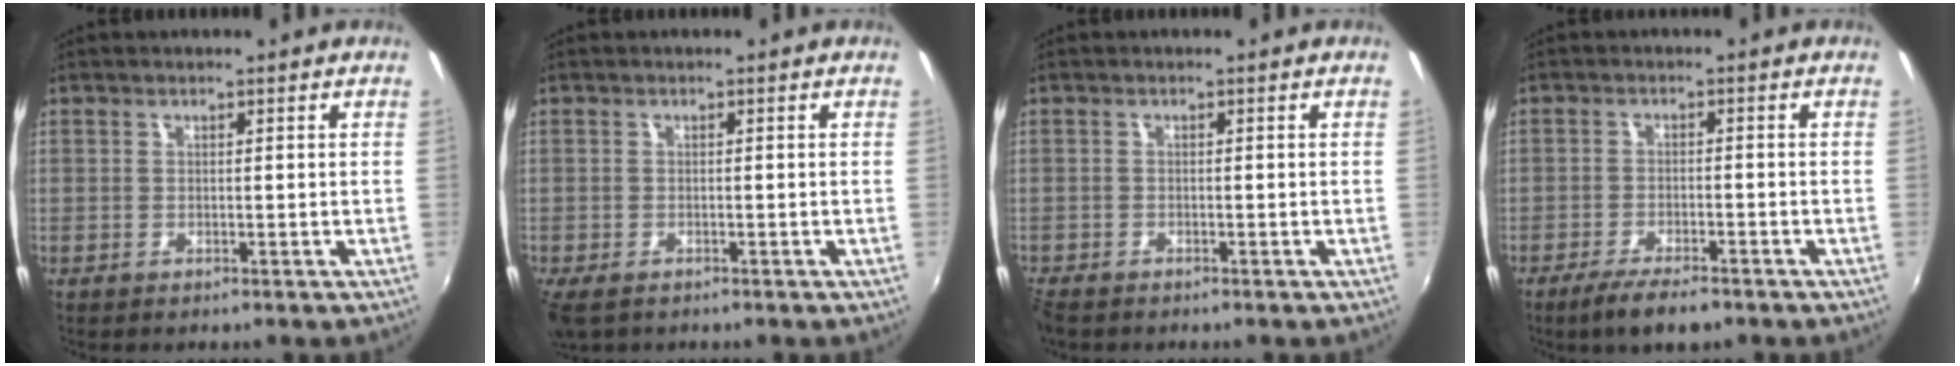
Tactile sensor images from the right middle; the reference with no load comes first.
{"total": 4.1, "force": [-2.7, 2.0, 2.4], "torque": [-0.055, -0.019, -0.045]}
{"total": 2.8, "force": [-2.5, 0.9, 1.0], "torque": [-0.028, -0.015, -0.049]}
{"total": 6.6, "force": [-5.0, 1.4, 4.1], "torque": [-0.095, -0.014, -0.086]}